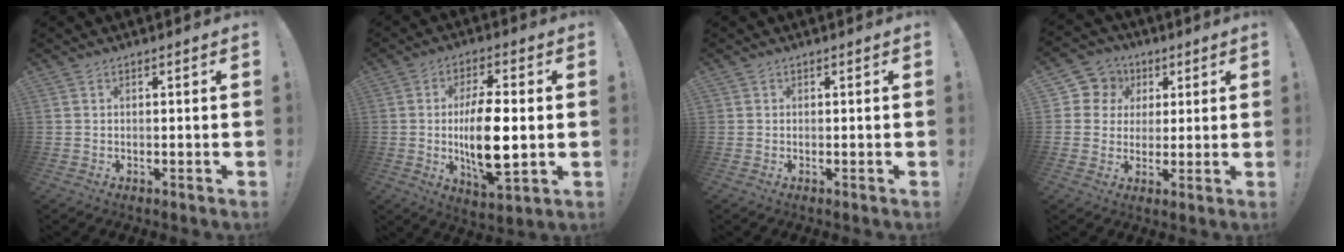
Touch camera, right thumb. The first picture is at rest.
{"total": 14.7, "force": [-0.6, 5.5, 13.6], "torque": [-0.244, -0.010, -0.019]}
{"total": 0.5, "force": [0.1, 0.5, -0.1], "torque": [-0.003, 0.002, 0.004]}
{"total": 8.4, "force": [2.3, 7.9, 1.8], "torque": [-0.023, -0.010, 0.049]}